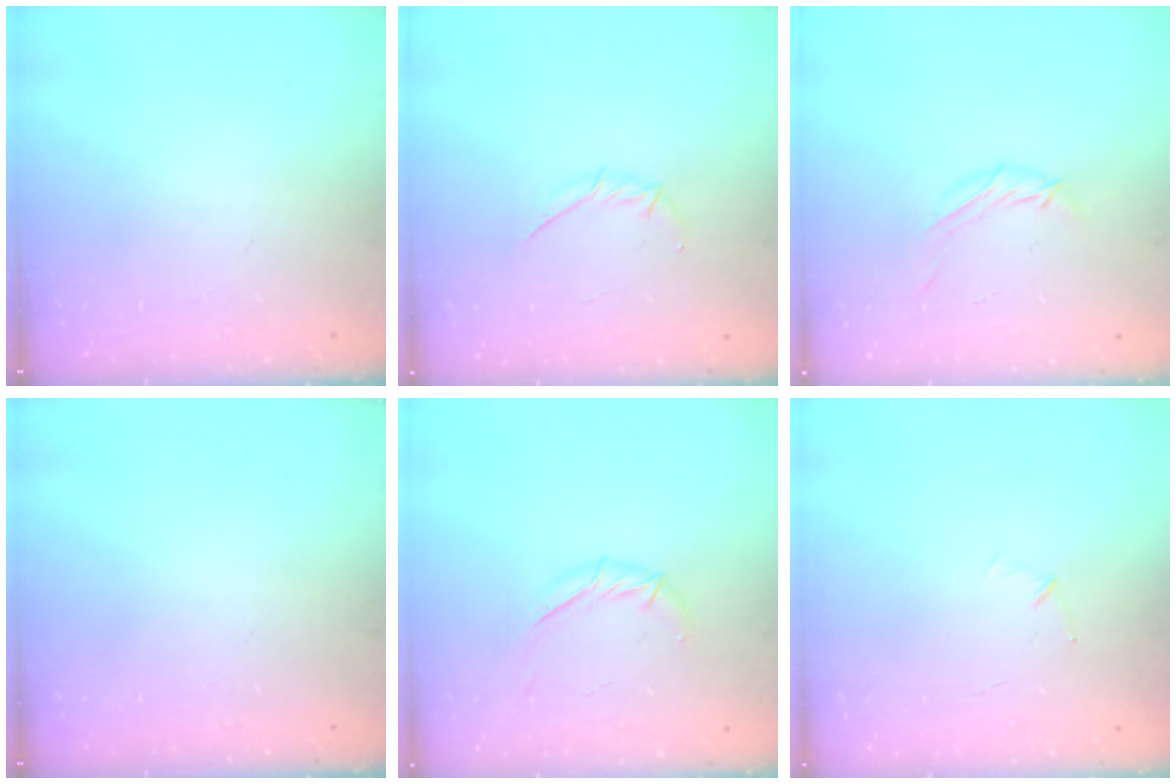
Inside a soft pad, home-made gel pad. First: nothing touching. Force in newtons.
{"total": 3.9, "press": 3.8, "slide": 0.8}
{"total": 5.5, "press": 5.4, "slide": 1.2}
{"total": 0.0}
{"total": 5.8, "press": 5.7, "slide": 1.3}
{"total": 3.8, "press": 3.7, "slide": 1.0}